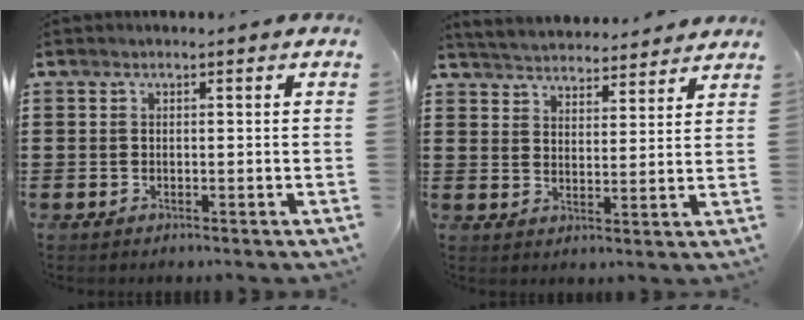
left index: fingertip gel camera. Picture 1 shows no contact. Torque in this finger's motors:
{"motor_torque": [1.23, -0.91, 0.27, 0.10]}